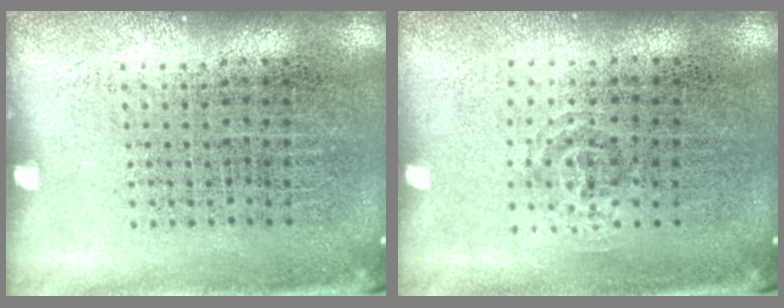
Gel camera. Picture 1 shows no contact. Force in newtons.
{"total": 0.9, "press": 0.6, "slide": 0.7}